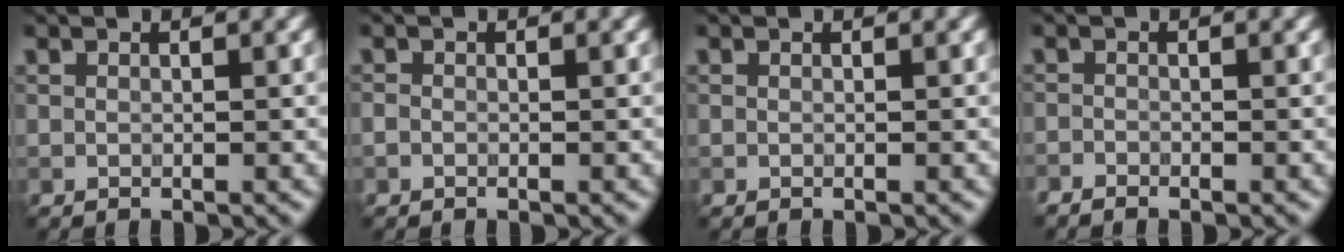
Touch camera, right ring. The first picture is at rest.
{"total": 0.6, "force": [-0.5, 0.3, 0.1], "torque": [-0.003, -0.005, -0.011]}
{"total": 0.0}
{"total": 0.9, "force": [-0.9, 0.2, 0.2], "torque": [-0.001, -0.004, -0.020]}